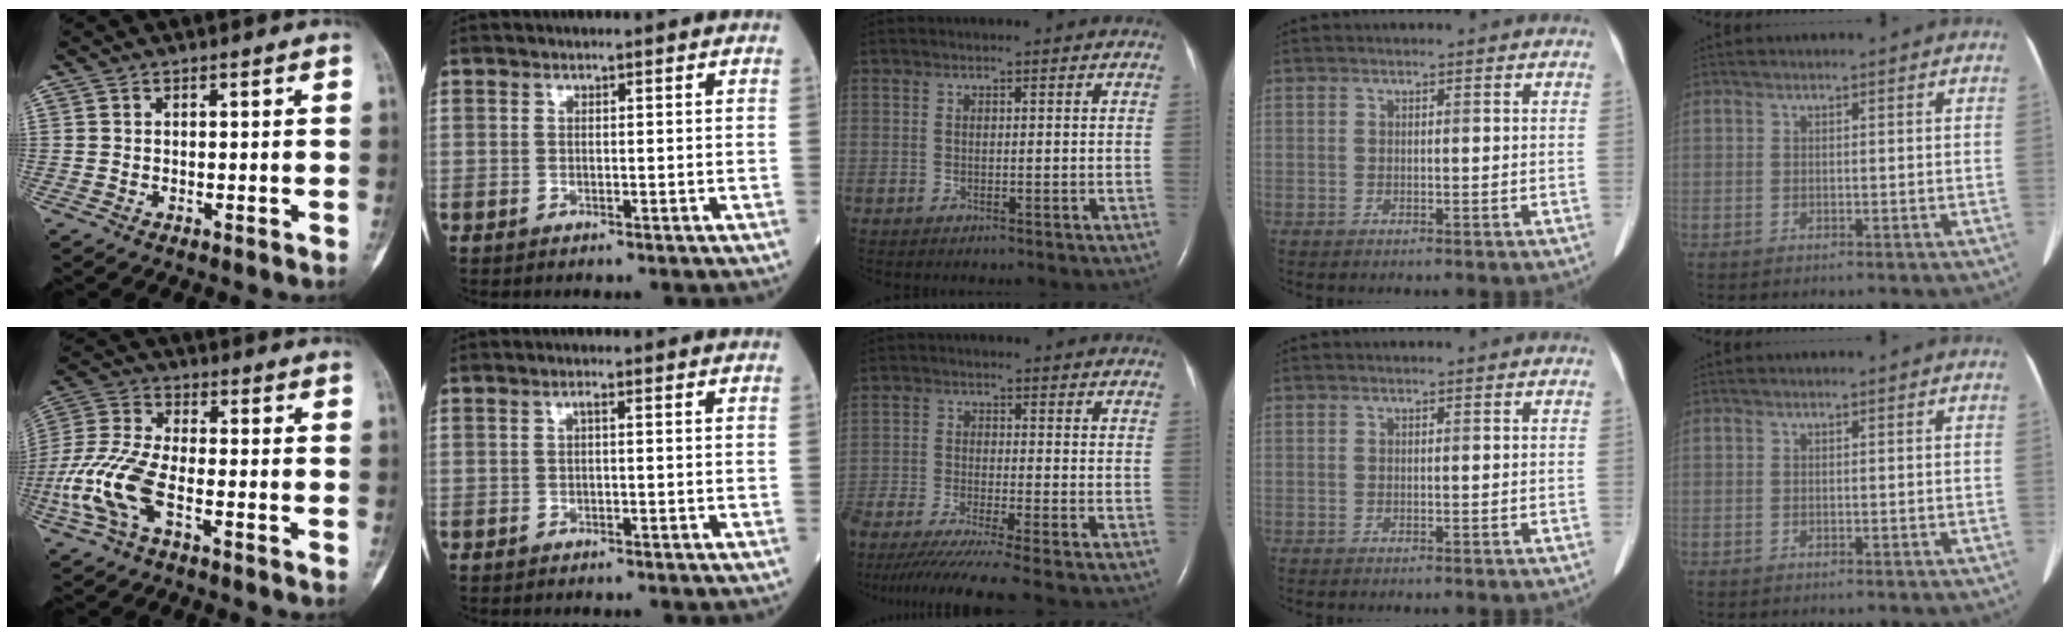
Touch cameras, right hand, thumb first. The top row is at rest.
{"thumb": {"total": 12.1, "force": [-4.4, 5.3, 9.9], "torque": [-0.234, 0.024, -0.090]}, "index": {"total": 0.7, "force": [0.0, 0.1, 0.7], "torque": [-0.014, 0.002, 0.000]}, "middle": {"total": 14.2, "force": [-12.0, -1.6, 7.4], "torque": [-0.117, -0.047, -0.196]}}